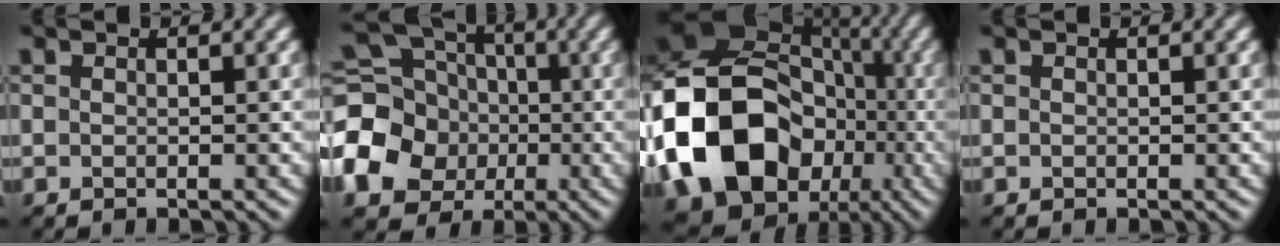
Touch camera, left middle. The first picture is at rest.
{"total": 11.6, "force": [-2.3, 9.9, 5.5], "torque": [-0.139, -0.018, -0.060]}
{"total": 20.4, "force": [-5.3, 17.3, 9.5], "torque": [-0.180, -0.015, -0.122]}
{"total": 0.0}